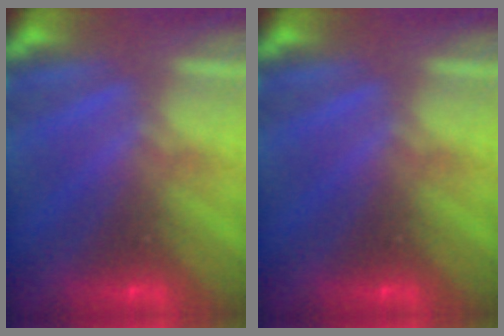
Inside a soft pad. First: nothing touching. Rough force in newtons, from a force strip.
{"total": 0.0}